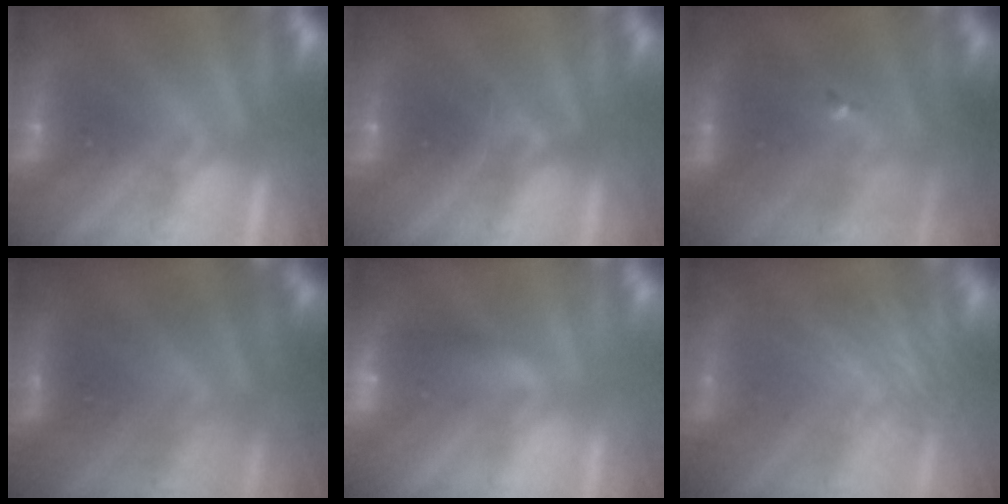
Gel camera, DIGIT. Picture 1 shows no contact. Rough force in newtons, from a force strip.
{"total": 2.4}
{"total": 4.4}
{"total": 4.8}
{"total": 9.6}
{"total": 2.9}